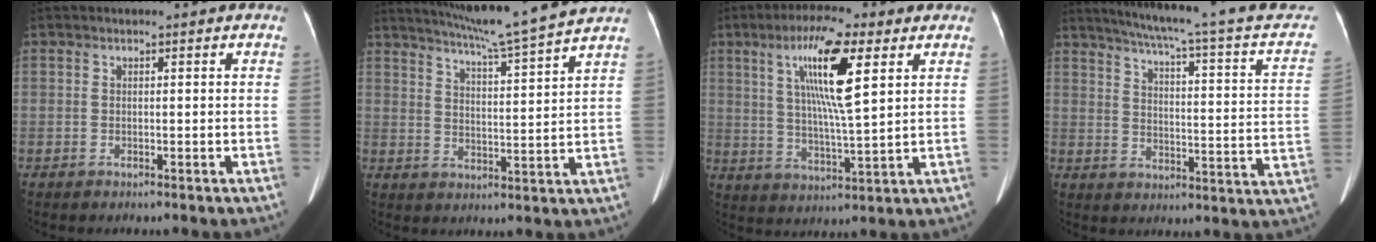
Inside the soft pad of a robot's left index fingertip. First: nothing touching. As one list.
[{"total": 14.3, "force": [12.7, -2.0, 6.2], "torque": [-0.107, -0.017, 0.177]}, {"total": 12.0, "force": [4.6, 1.2, 11.0], "torque": [-0.205, 0.003, 0.079]}, {"total": 23.1, "force": [19.5, 0.3, 12.4], "torque": [-0.179, -0.046, 0.229]}]